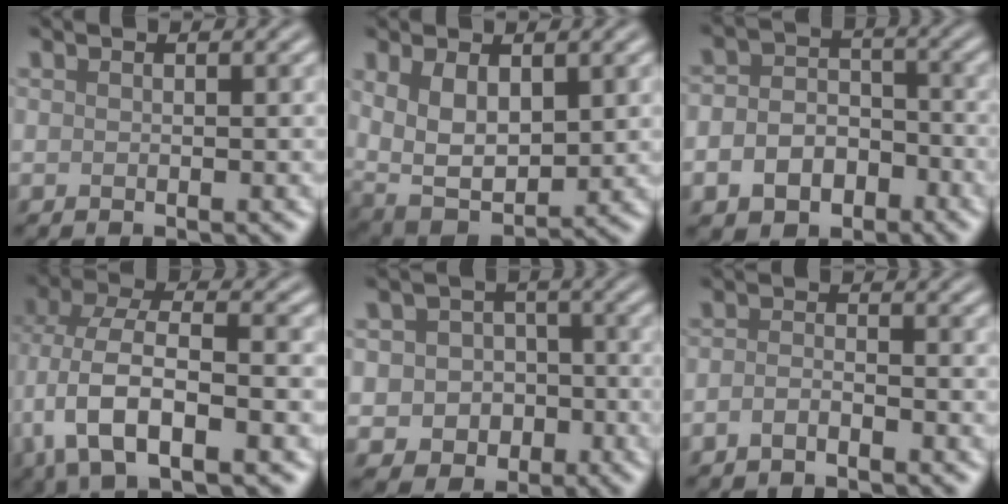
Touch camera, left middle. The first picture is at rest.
{"total": 6.4, "force": [1.5, 3.5, 5.1], "torque": [-0.107, -0.010, 0.030]}
{"total": 5.4, "force": [-2.3, 3.9, 2.9], "torque": [-0.042, -0.006, -0.041]}
{"total": 9.9, "force": [-2.5, 4.8, 8.2], "torque": [-0.168, 0.000, -0.049]}
{"total": 4.9, "force": [-1.1, 4.5, 1.8], "torque": [-0.014, 0.006, -0.034]}
{"total": 1.5, "force": [-1.1, 0.5, 0.9], "torque": [-0.021, 0.001, -0.025]}